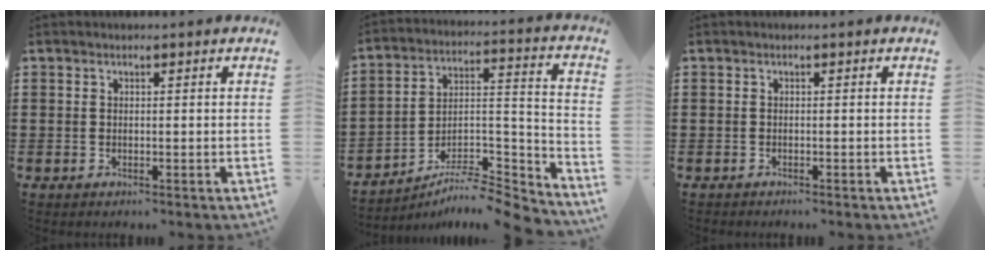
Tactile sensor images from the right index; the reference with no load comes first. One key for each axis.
{"total": 7.7, "fx": -7.2, "fy": 1.1, "fz": 2.6, "tx": -0.032, "ty": 0.005, "tz": -0.142}
{"total": 0.7, "fx": -0.7, "fy": 0.1, "fz": -0.2, "tx": 0.002, "ty": 0.003, "tz": -0.016}